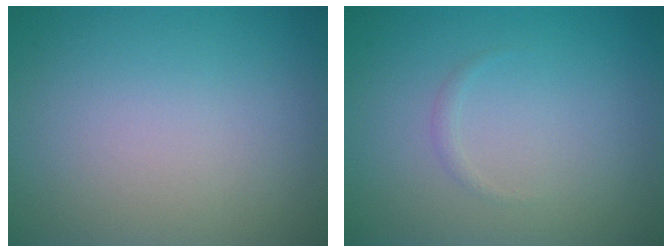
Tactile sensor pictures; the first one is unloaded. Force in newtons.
{"total": 0.6, "press": 0.6, "slide": 0.0}